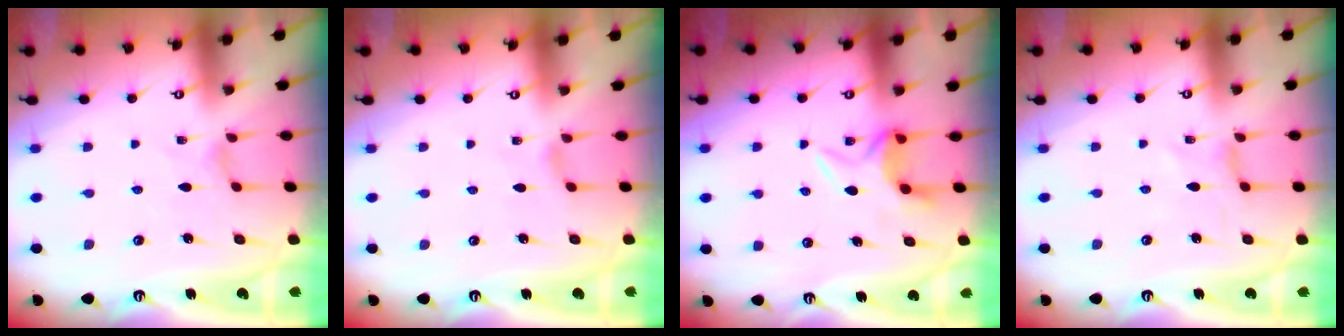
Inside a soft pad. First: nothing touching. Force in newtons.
{"total": 1.0, "press": 0.9, "slide": 0.4}
{"total": 6.0, "press": 5.8, "slide": 1.6}
{"total": 0.0}